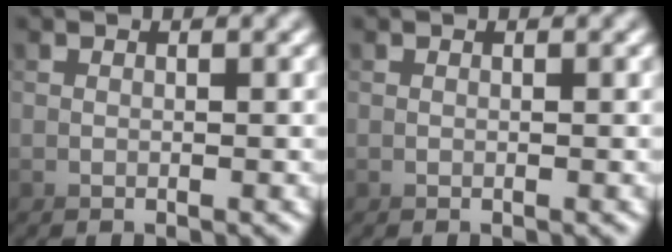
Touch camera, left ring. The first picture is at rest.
{"total": 0.0}